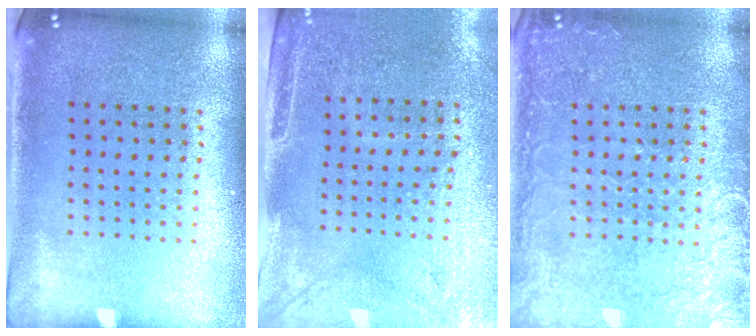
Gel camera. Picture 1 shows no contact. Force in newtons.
{"total": 2.9, "press": 2.5, "slide": 1.6}
{"total": 4.2, "press": 4.2, "slide": 0.5}